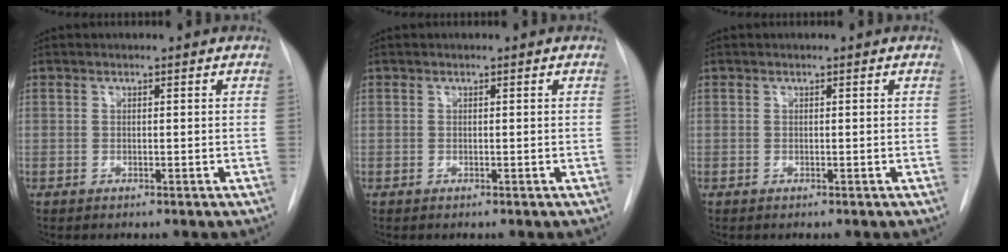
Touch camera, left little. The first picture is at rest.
{"total": 0.0}
{"total": 0.0}